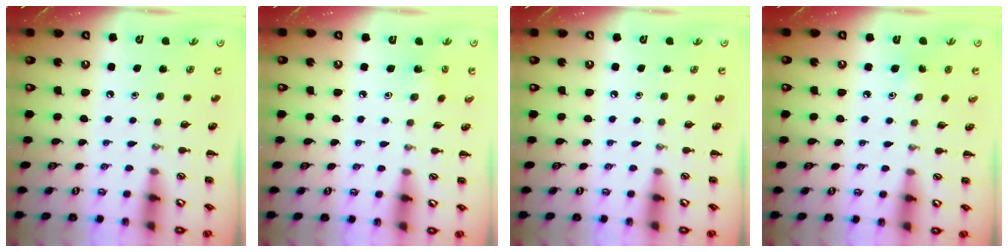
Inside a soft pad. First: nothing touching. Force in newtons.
{"total": 1.9, "press": 1.8, "slide": 0.7}
{"total": 0.0}
{"total": 3.2, "press": 3.0, "slide": 1.0}